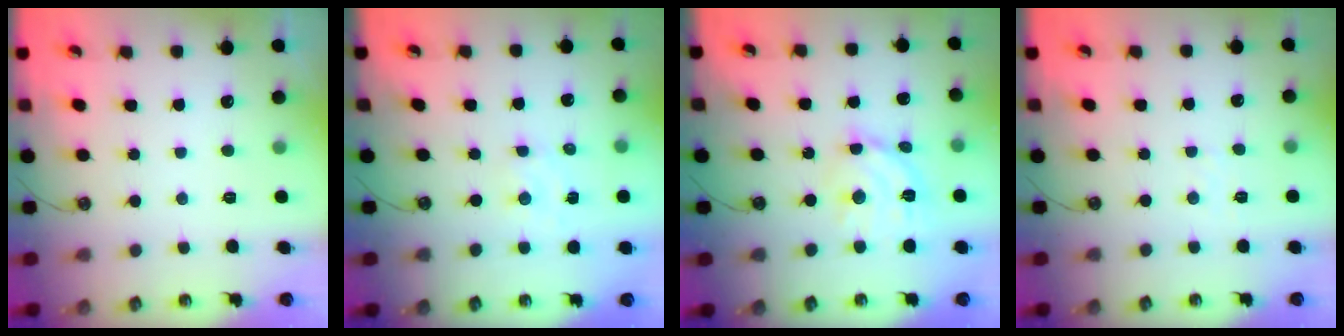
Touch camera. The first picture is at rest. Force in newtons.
{"total": 2.3, "press": 2.3, "slide": 0.3}
{"total": 12.0, "press": 12.0, "slide": 1.0}
{"total": 3.2, "press": 3.2, "slide": 0.5}